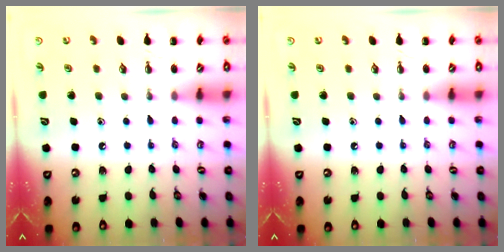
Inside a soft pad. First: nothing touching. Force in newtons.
{"total": 0.0}